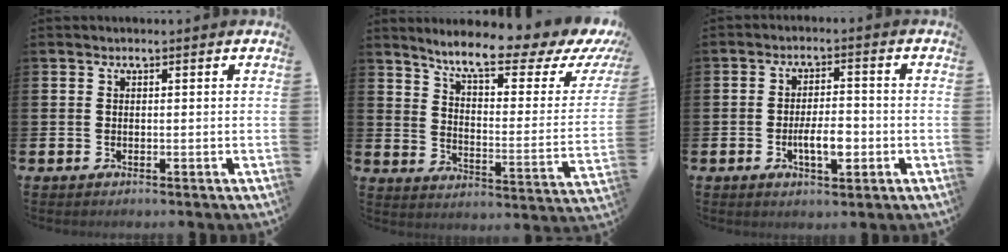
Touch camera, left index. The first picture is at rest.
{"total": 9.4, "force": [7.3, 1.4, 5.7], "torque": [-0.116, -0.057, 0.113]}
{"total": 4.6, "force": [-1.2, 1.8, 4.1], "torque": [-0.058, 0.001, -0.025]}